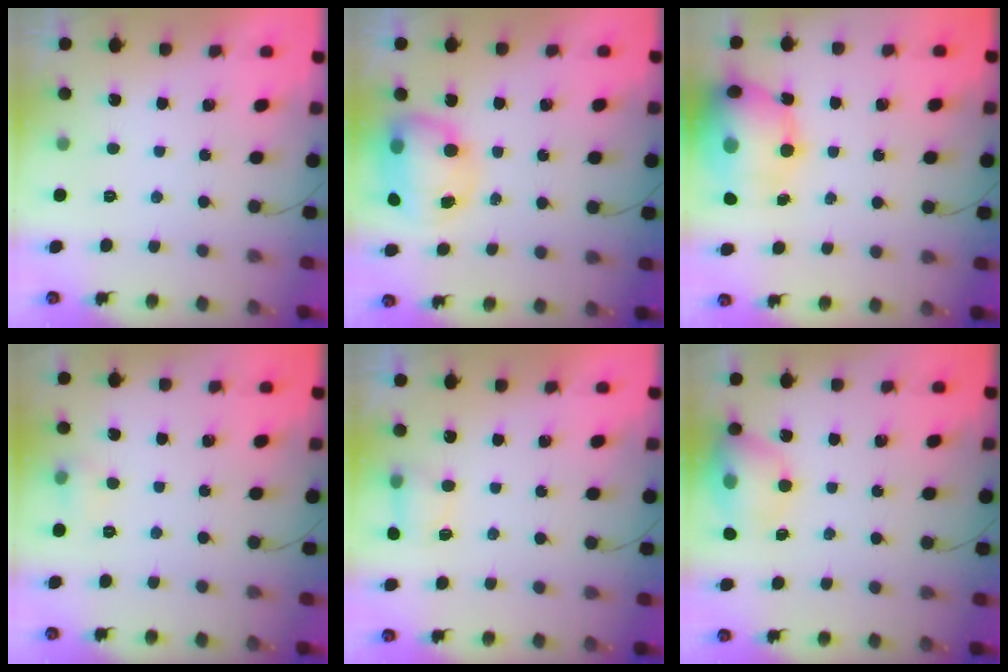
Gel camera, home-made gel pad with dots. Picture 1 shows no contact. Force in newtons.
{"total": 9.9, "press": 9.5, "slide": 2.7}
{"total": 16.8, "press": 16.6, "slide": 2.3}
{"total": 5.0, "press": 3.7, "slide": 3.5}
{"total": 5.3, "press": 5.1, "slide": 1.3}
{"total": 13.7, "press": 13.5, "slide": 2.2}